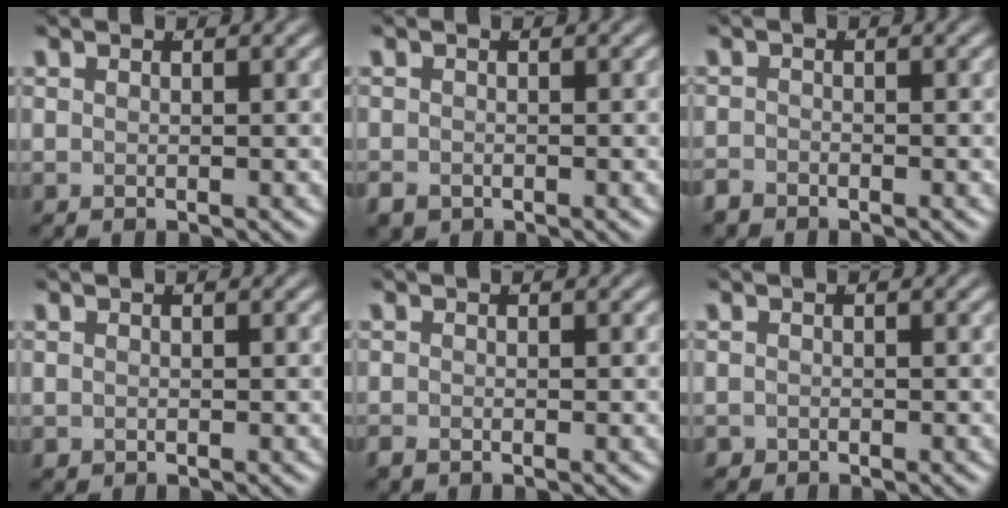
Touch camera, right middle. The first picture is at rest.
{"total": 1.8, "force": [-1.4, 1.0, 0.5], "torque": [-0.011, -0.017, -0.014]}
{"total": 1.5, "force": [-1.5, 0.4, 0.1], "torque": [0.002, -0.011, -0.024]}
{"total": 0.7, "force": [-0.5, 0.4, 0.2], "torque": [-0.007, -0.011, -0.002]}
{"total": 1.1, "force": [-1.0, 0.5, 0.3], "torque": [-0.004, -0.010, -0.013]}
{"total": 1.1, "force": [-1.0, 0.4, -0.1], "torque": [0.002, -0.014, -0.011]}